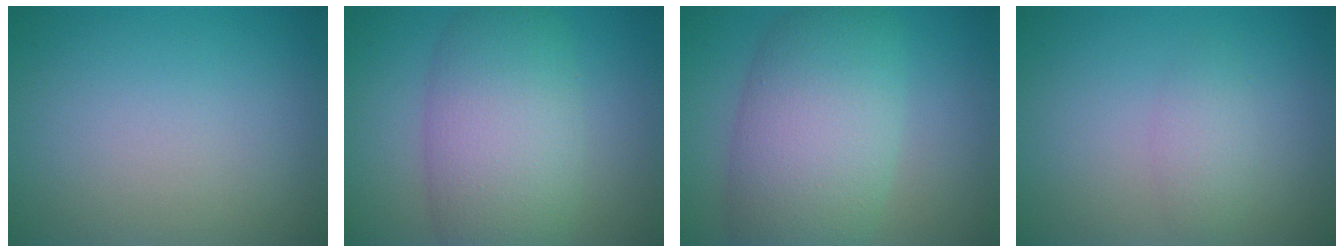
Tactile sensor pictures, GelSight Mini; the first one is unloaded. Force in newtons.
{"total": 8.3, "press": 8.3, "slide": 0.4}
{"total": 9.4, "press": 9.4, "slide": 0.6}
{"total": 1.8, "press": 1.8, "slide": 0.1}